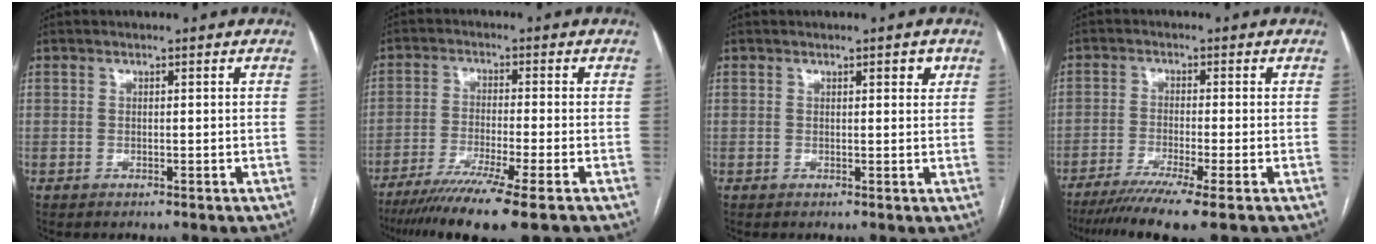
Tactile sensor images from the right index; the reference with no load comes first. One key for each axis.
{"total": 12.4, "fx": -9.1, "fy": -1.0, "fz": 8.4, "tx": -0.136, "ty": -0.034, "tz": -0.144}
{"total": 1.7, "fx": 0.9, "fy": 0.5, "fz": 1.3, "tx": -0.015, "ty": 0.000, "tz": 0.009}
{"total": 9.3, "fx": -6.9, "fy": -1.1, "fz": 6.2, "tx": -0.092, "ty": -0.025, "tz": -0.108}